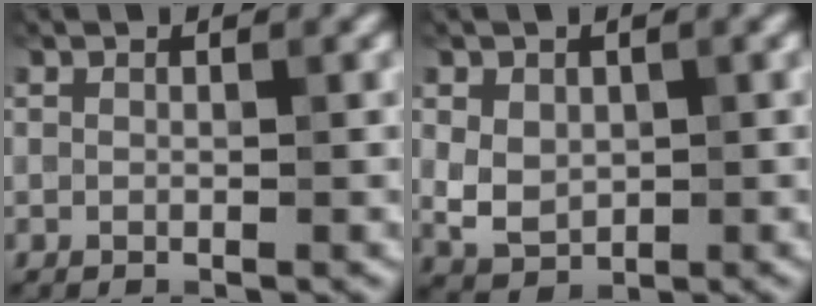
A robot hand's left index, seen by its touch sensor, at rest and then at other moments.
{"total": 3.1, "force": [0.4, 2.4, 1.9], "torque": [-0.037, -0.006, 0.012]}